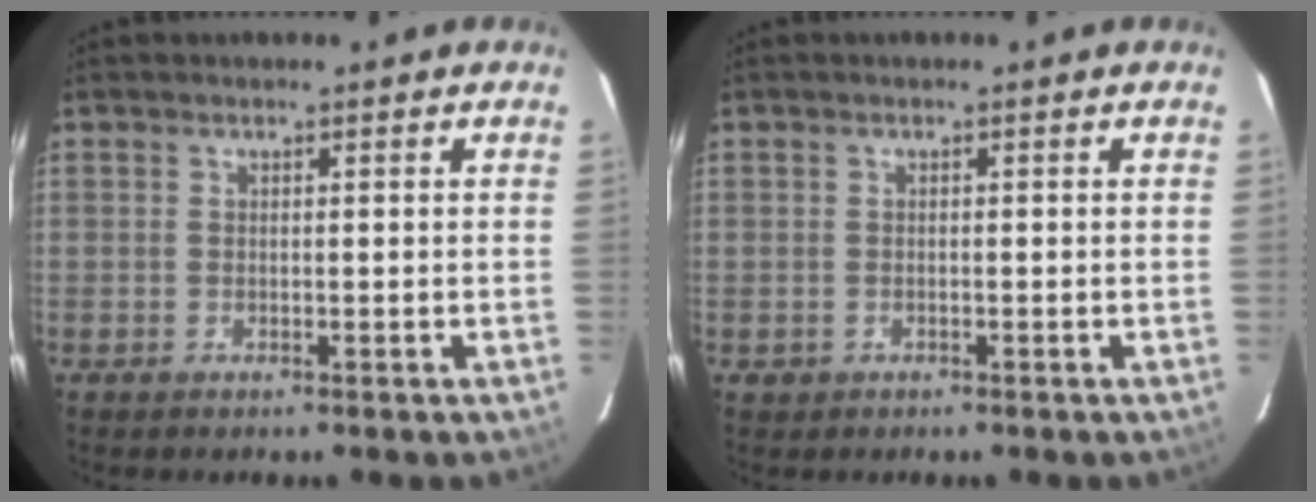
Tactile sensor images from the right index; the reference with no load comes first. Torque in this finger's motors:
{"motor_torque": [0.22, 0.19, -0.40, -0.17]}